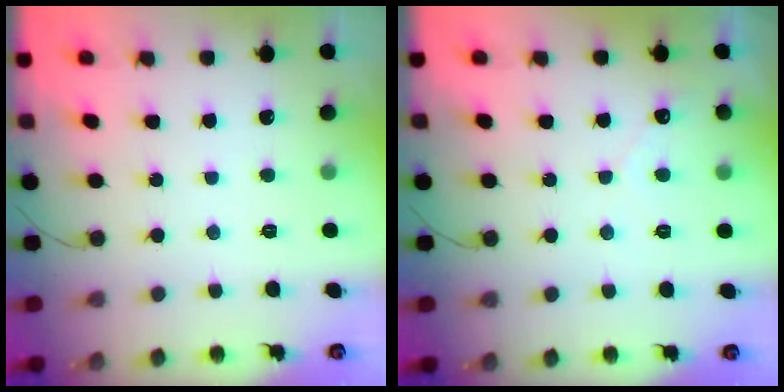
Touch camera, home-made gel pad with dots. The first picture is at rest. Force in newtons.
{"total": 2.3, "press": 2.3, "slide": 0.1}